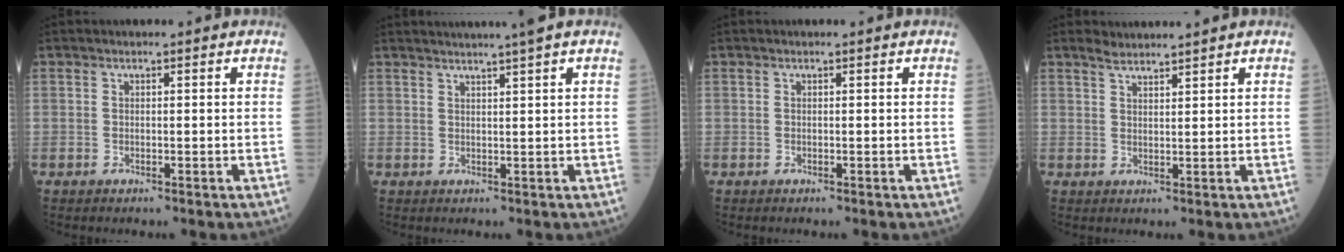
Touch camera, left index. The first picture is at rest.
{"total": 4.8, "force": [4.0, -1.1, 2.5], "torque": [-0.037, 0.009, 0.057]}
{"total": 0.0}
{"total": 2.8, "force": [2.7, 0.2, 0.7], "torque": [-0.017, 0.017, 0.051]}